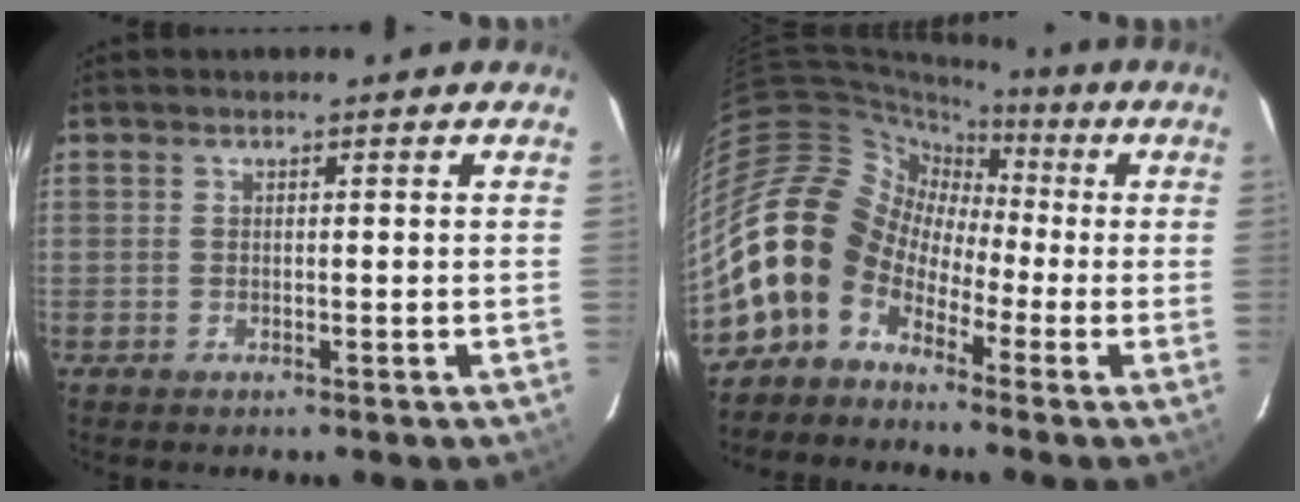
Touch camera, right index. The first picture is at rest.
{"total": 14.6, "force": [-7.1, 11.2, 6.2], "torque": [-0.128, 0.029, -0.156]}